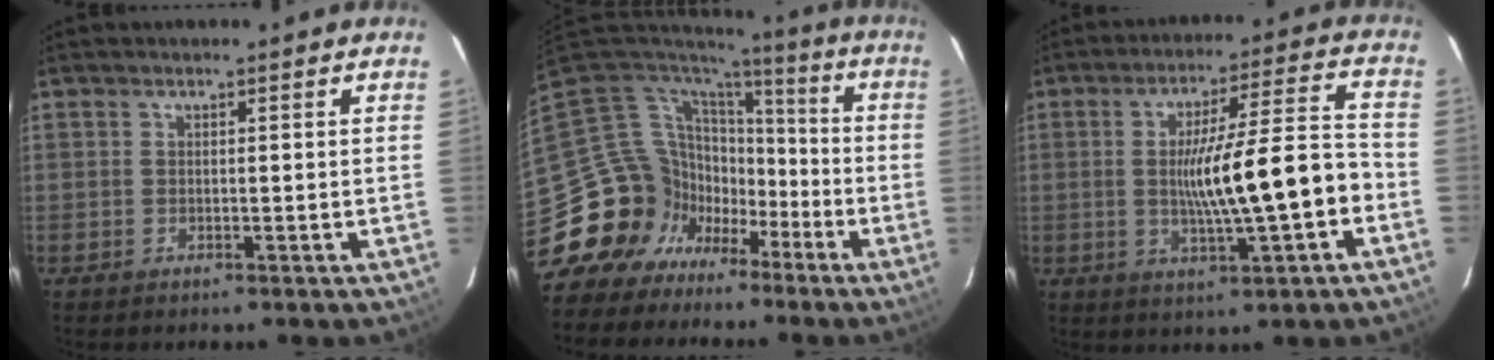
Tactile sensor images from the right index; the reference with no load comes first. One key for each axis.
{"total": 16.5, "fx": -8.5, "fy": 13.7, "fz": 3.3, "tx": -0.093, "ty": 0.038, "tz": -0.144}
{"total": 13.8, "fx": -2.9, "fy": 1.3, "fz": 13.4, "tx": -0.215, "ty": -0.002, "tz": -0.034}